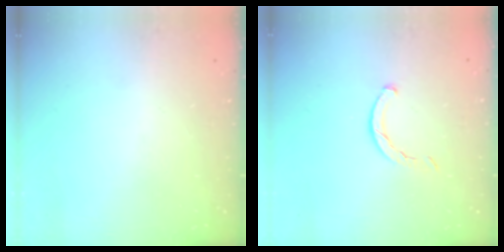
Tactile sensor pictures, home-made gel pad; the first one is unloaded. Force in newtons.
{"total": 1.8, "press": 1.8, "slide": 0.3}